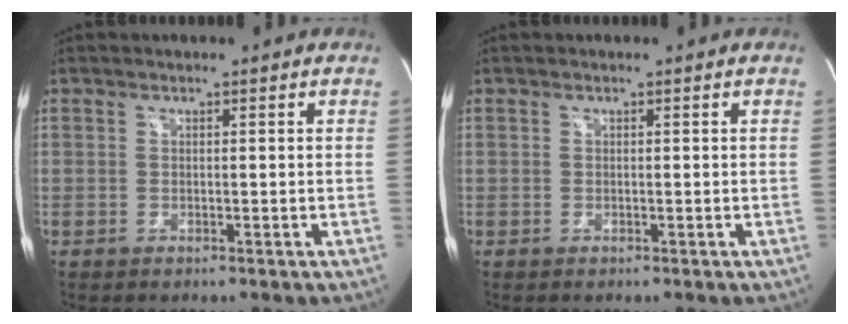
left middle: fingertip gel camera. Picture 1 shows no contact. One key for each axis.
{"total": 0.0}